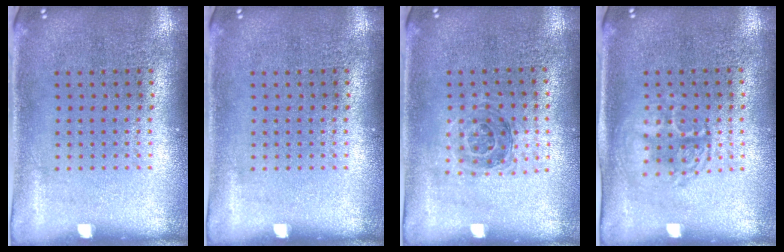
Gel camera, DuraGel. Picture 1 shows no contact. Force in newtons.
{"total": 0.0}
{"total": 1.1, "press": 1.0, "slide": 0.3}
{"total": 1.4, "press": 1.3, "slide": 0.5}